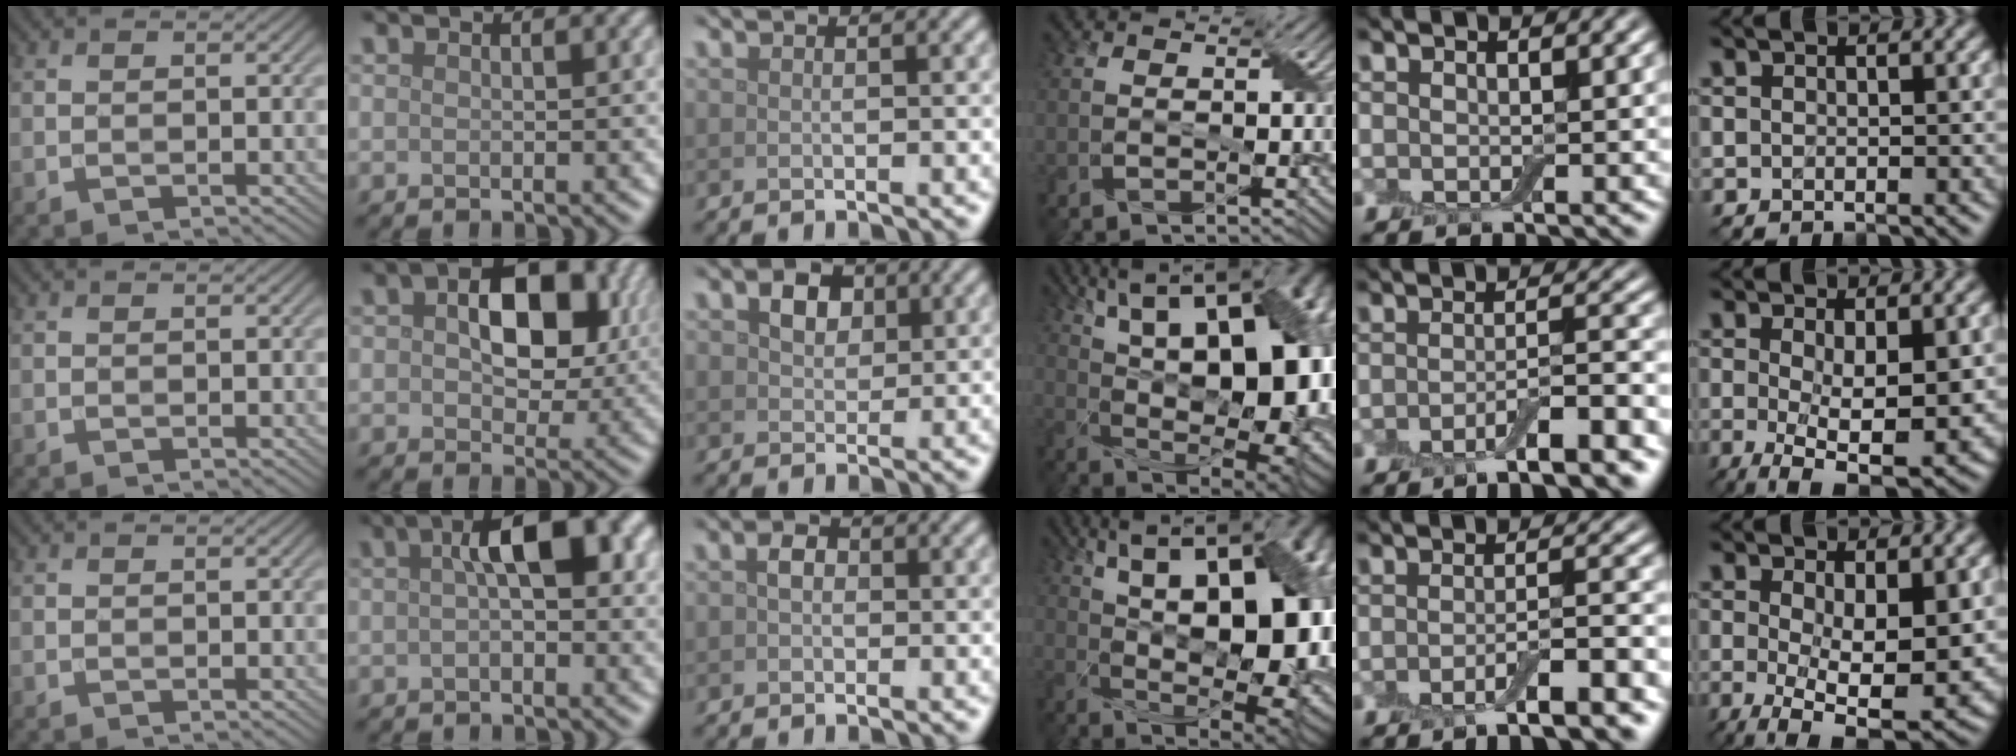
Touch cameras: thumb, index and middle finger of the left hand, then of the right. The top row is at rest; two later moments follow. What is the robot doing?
{"motion": "wrap", "object": "adhesive wrap"}